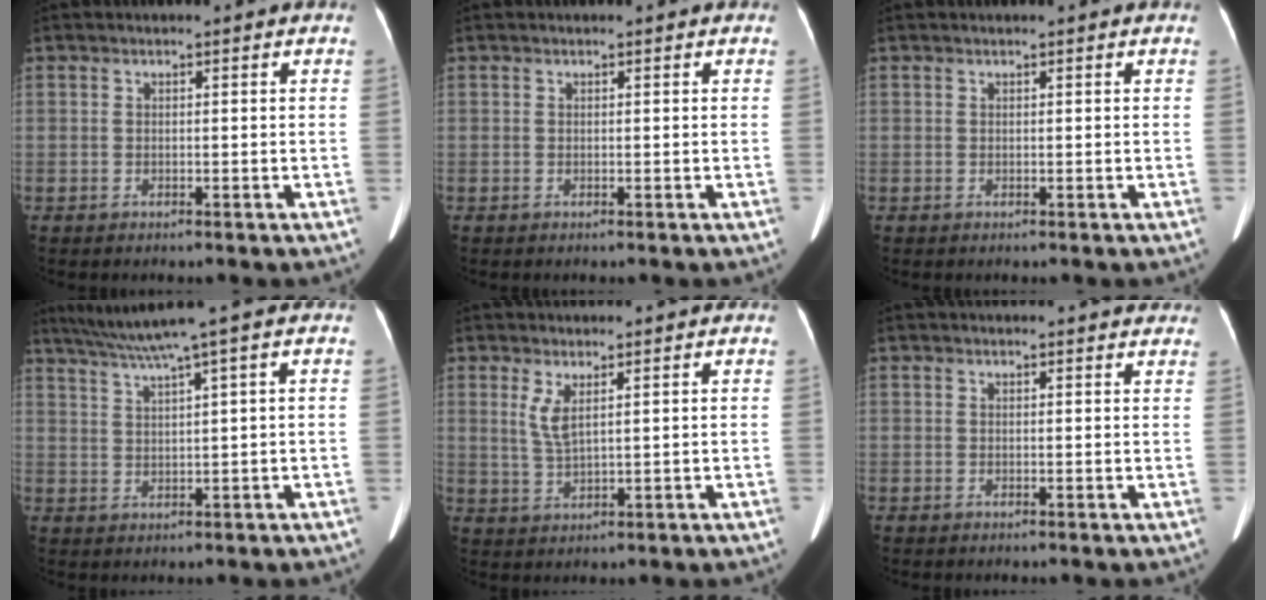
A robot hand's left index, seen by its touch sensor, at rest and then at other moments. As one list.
[{"total": 0.0}, {"total": 0.0}, {"total": 5.6, "force": [4.0, -1.9, 3.4], "torque": [-0.068, 0.007, 0.077]}, {"total": 3.1, "force": [1.3, 0.5, 2.7], "torque": [-0.068, -0.009, 0.036]}, {"total": 8.2, "force": [7.7, 1.8, 2.2], "torque": [-0.013, 0.008, 0.066]}]